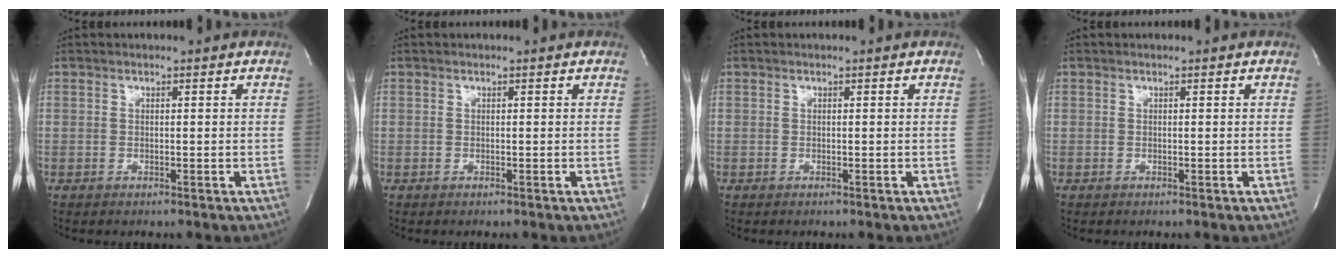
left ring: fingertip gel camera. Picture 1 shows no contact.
{"total": 0.0}
{"total": 0.0}
{"total": 0.0}